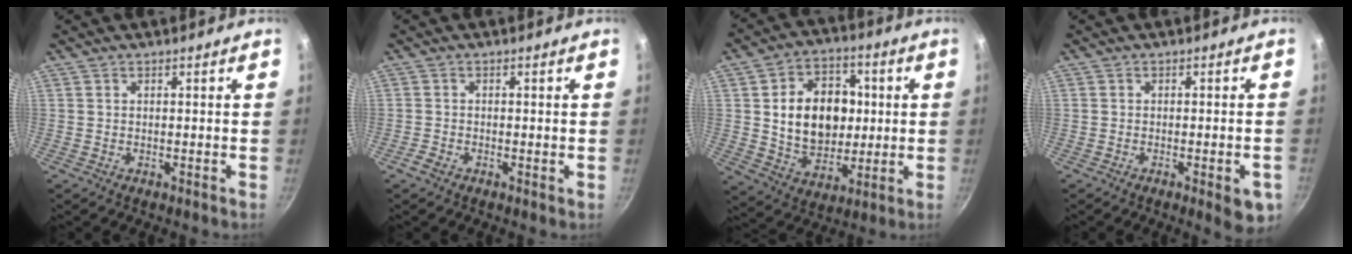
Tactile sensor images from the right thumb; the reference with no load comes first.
{"total": 1.5, "force": [-0.9, 0.8, 0.9], "torque": [-0.022, 0.003, -0.024]}
{"total": 16.8, "force": [1.7, 12.7, 10.9], "torque": [-0.131, 0.005, 0.034]}
{"total": 5.8, "force": [-2.4, 1.7, 5.0], "torque": [-0.044, 0.007, -0.028]}